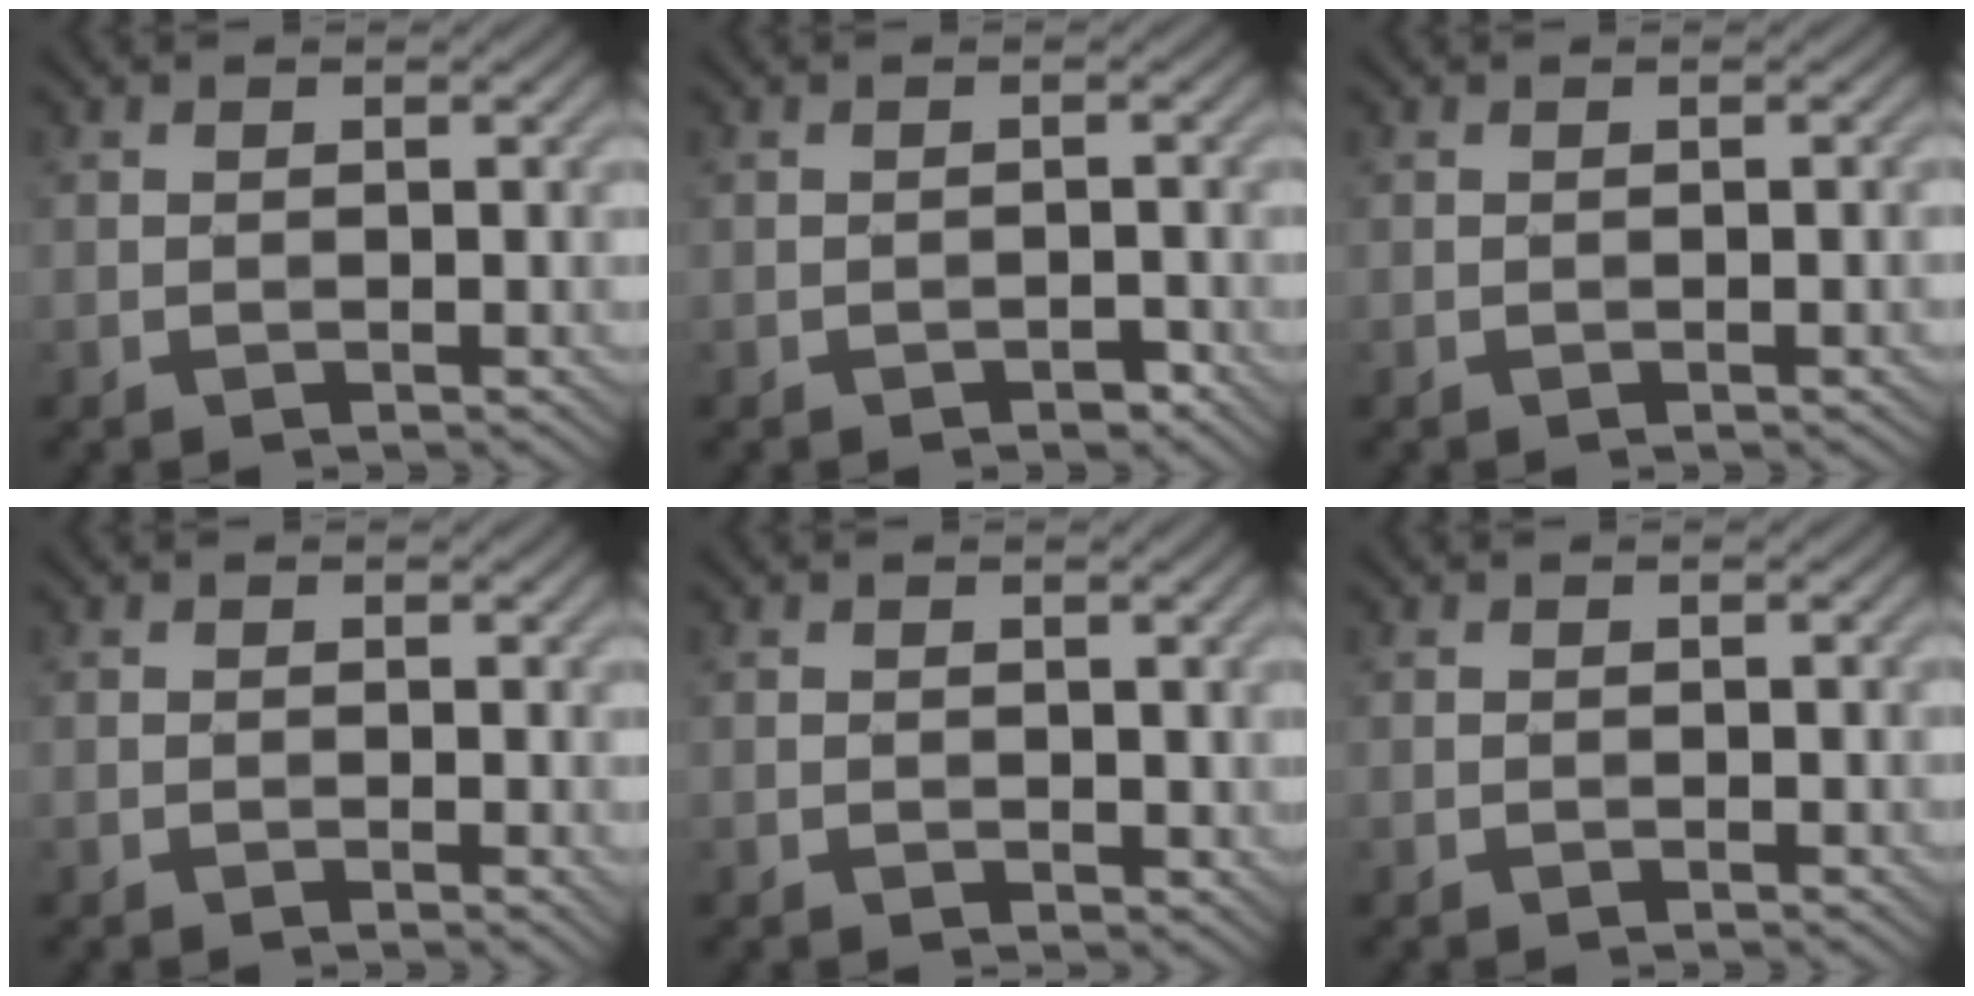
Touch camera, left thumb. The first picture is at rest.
{"total": 1.0, "force": [-0.8, 0.4, 0.4], "torque": [-0.005, -0.001, -0.016]}
{"total": 0.0}
{"total": 0.7, "force": [0.3, 0.5, 0.5], "torque": [-0.007, -0.001, 0.006]}
{"total": 1.2, "force": [0.6, 0.9, 0.6], "torque": [-0.013, -0.001, 0.011]}
{"total": 0.0}